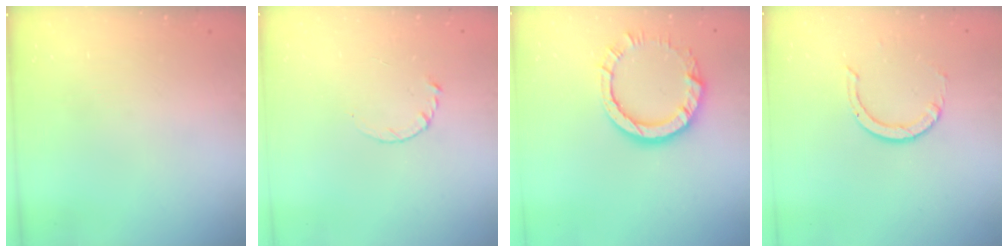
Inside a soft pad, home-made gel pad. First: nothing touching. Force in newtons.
{"total": 3.9, "press": 3.9, "slide": 0.5}
{"total": 9.7, "press": 9.6, "slide": 0.7}
{"total": 3.3, "press": 3.3, "slide": 0.3}